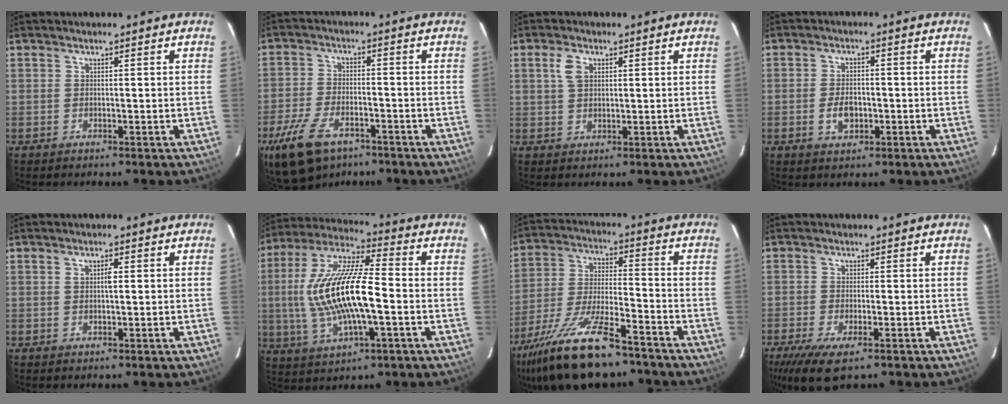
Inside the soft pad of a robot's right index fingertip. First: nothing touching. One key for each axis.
{"total": 12.9, "fx": -8.2, "fy": 6.6, "fz": 7.4, "tx": -0.179, "ty": -0.020, "tz": -0.152}
{"total": 3.6, "fx": 1.3, "fy": 2.3, "fz": 2.5, "tx": -0.048, "ty": 0.008, "tz": 0.025}
{"total": 4.4, "fx": -1.2, "fy": 2.8, "fz": 3.1, "tx": -0.062, "ty": 0.001, "tz": -0.018}
{"total": 1.6, "fx": 0.3, "fy": 0.6, "fz": 1.5, "tx": -0.027, "ty": 0.004, "tz": 0.004}
{"total": 18.7, "fx": -1.8, "fy": 5.6, "fz": 17.8, "tx": -0.351, "ty": 0.003, "tz": -0.033}
{"total": 20.0, "fx": -15.0, "fy": 5.5, "fz": 12.0, "tx": -0.246, "ty": -0.038, "tz": -0.258}
{"total": 7.9, "fx": -4.7, "fy": 2.4, "fz": 5.9, "tx": -0.132, "ty": -0.033, "tz": -0.081}